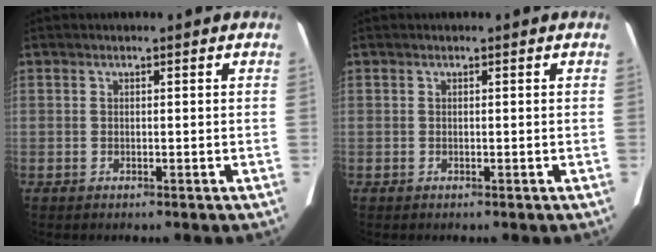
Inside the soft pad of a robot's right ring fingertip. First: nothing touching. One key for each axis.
{"total": 0.0}